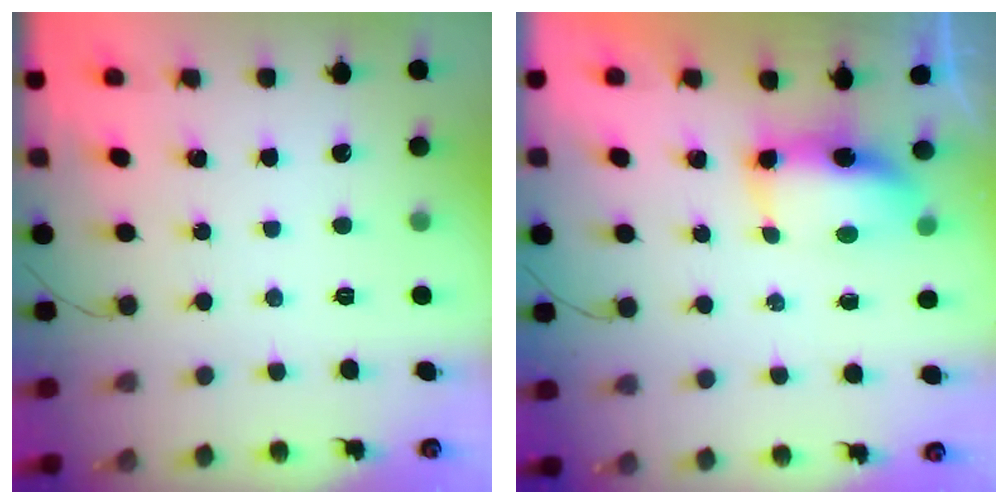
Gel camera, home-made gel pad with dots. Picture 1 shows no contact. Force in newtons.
{"total": 12.2, "press": 8.6, "slide": 8.6}